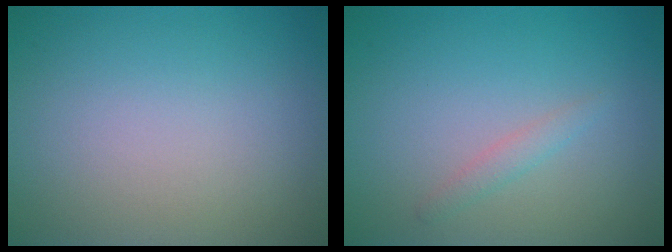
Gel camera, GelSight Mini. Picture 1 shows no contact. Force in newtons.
{"total": 1.1, "press": 1.1, "slide": 0.2}